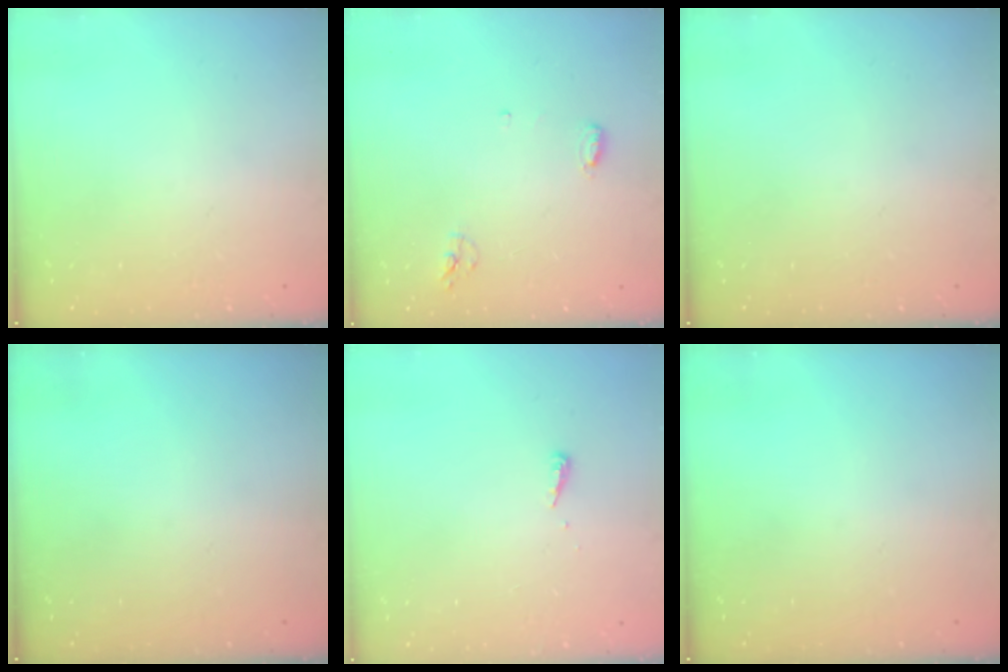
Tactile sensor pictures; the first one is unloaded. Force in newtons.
{"total": 5.4, "press": 5.3, "slide": 1.1}
{"total": 0.0}
{"total": 0.0}
{"total": 3.9, "press": 3.9, "slide": 0.4}
{"total": 0.0}